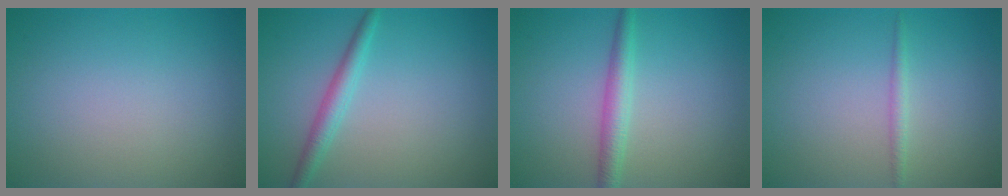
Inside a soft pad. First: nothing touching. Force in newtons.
{"total": 2.2, "press": 2.2, "slide": 0.0}
{"total": 2.4, "press": 2.4, "slide": 0.0}
{"total": 1.0, "press": 1.0, "slide": 0.0}